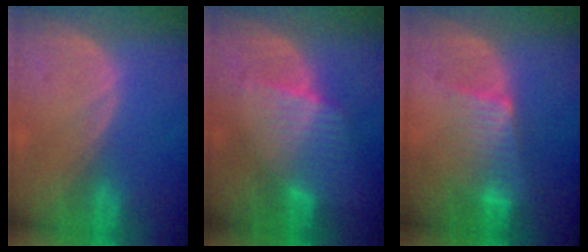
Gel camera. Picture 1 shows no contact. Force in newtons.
{"total": 6.8, "press": 6.0, "slide": 3.3}
{"total": 6.3, "press": 5.6, "slide": 3.0}